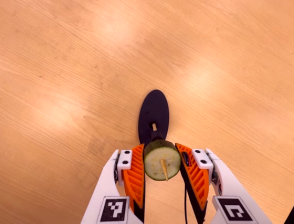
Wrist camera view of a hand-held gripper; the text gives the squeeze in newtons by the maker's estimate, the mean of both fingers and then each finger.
{"total": 11.8, "left": 10.5, "right": 13.2}